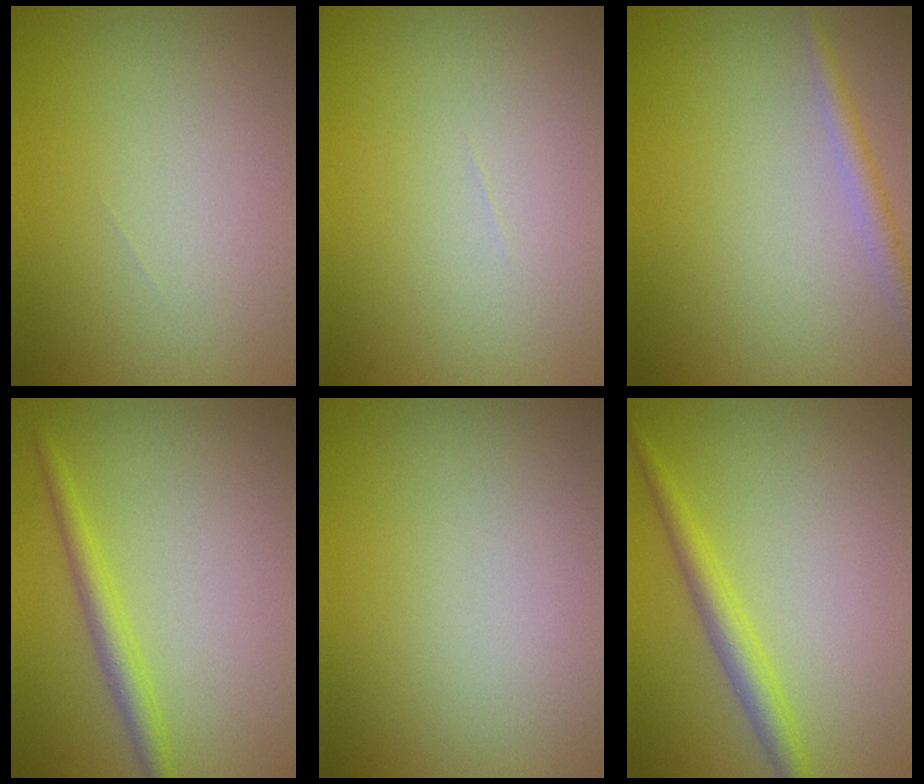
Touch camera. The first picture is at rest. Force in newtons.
{"total": 0.0}
{"total": 1.6, "press": 1.6, "slide": 0.0}
{"total": 2.1, "press": 2.1, "slide": 0.1}
{"total": 0.0}
{"total": 2.5, "press": 2.5, "slide": 0.1}